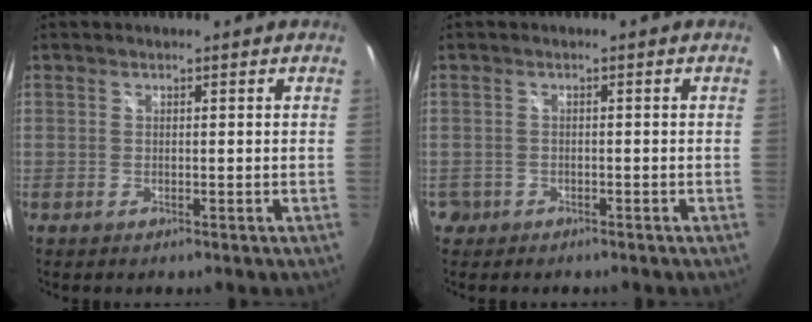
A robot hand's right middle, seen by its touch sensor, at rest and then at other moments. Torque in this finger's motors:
{"motor_torque": [-0.53, -0.22, -0.08, -0.02]}